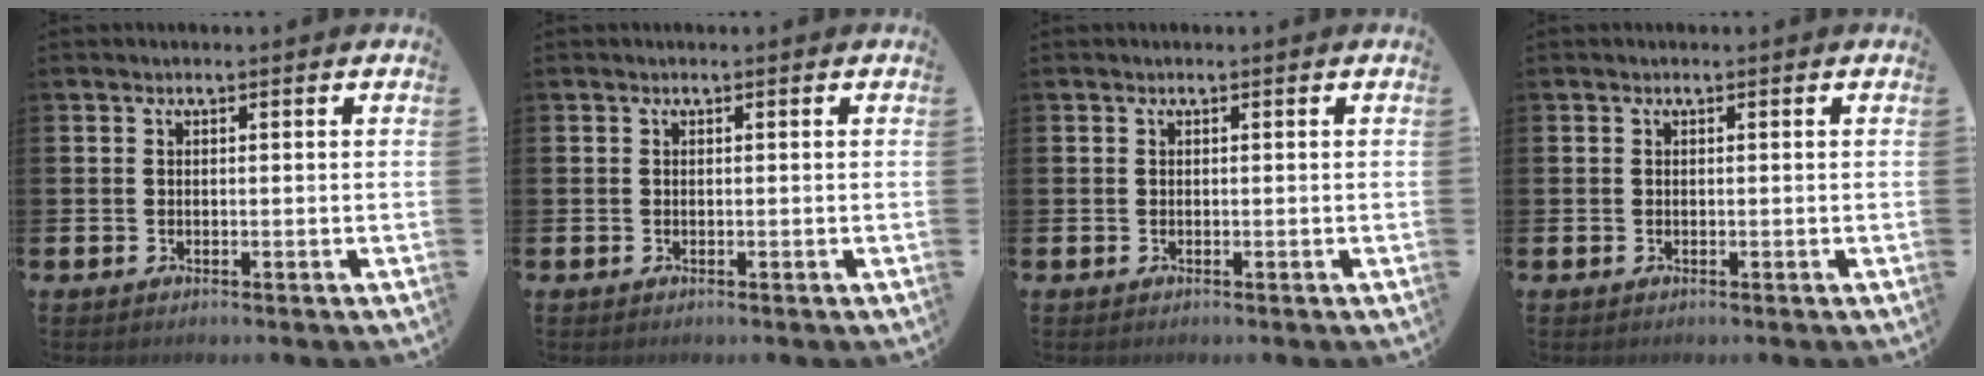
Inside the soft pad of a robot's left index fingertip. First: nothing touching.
{"total": 0.0}
{"total": 0.0}
{"total": 0.0}